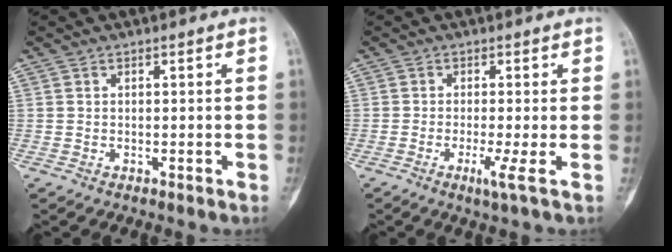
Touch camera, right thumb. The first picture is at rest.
{"total": 2.9, "force": [-1.0, -0.5, 2.7], "torque": [-0.063, -0.011, -0.023]}